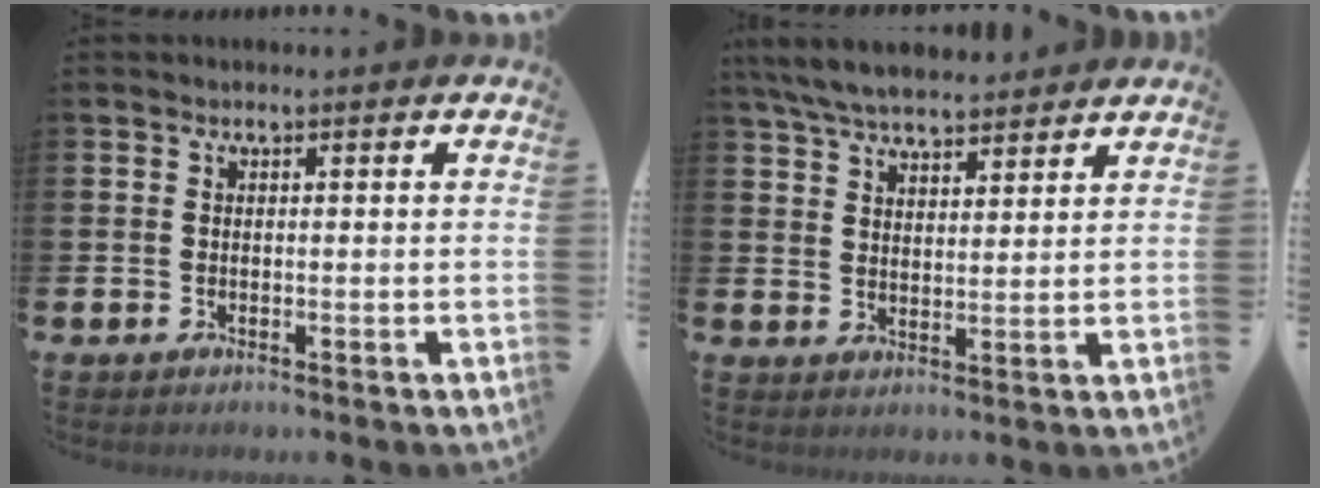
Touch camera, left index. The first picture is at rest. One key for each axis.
{"total": 6.5, "fx": 6.1, "fy": 1.3, "fz": 1.7, "tx": -0.059, "ty": -0.020, "tz": 0.114}